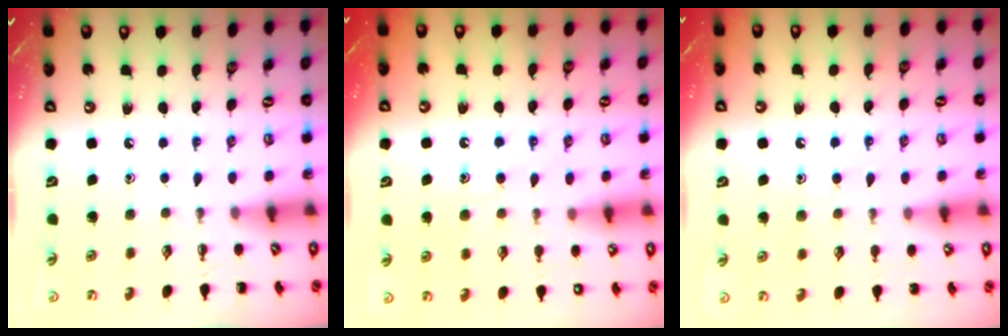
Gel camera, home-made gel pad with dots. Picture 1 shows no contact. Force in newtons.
{"total": 10.4, "press": 10.3, "slide": 1.4}
{"total": 8.4, "press": 8.4, "slide": 1.2}